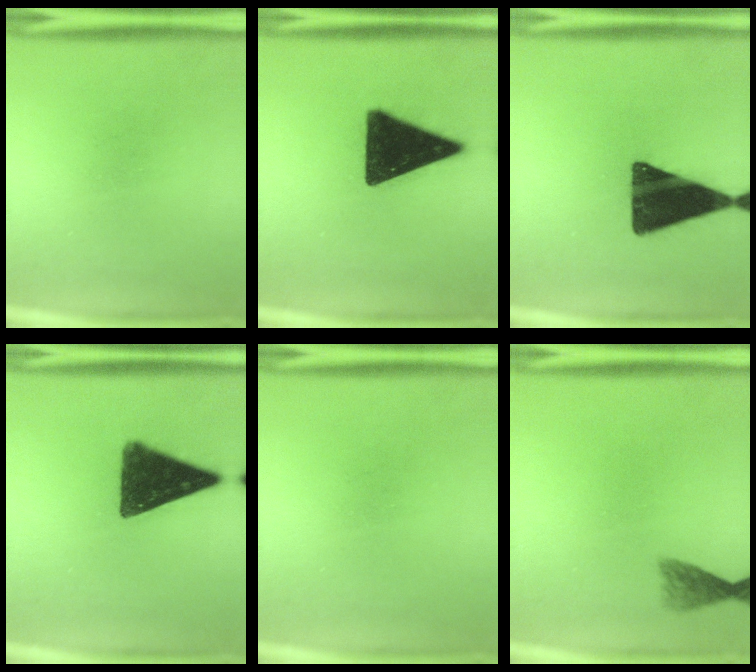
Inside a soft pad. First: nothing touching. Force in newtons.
{"total": 17.2}
{"total": 16.9}
{"total": 14.2}
{"total": 0.0}
{"total": 2.3}